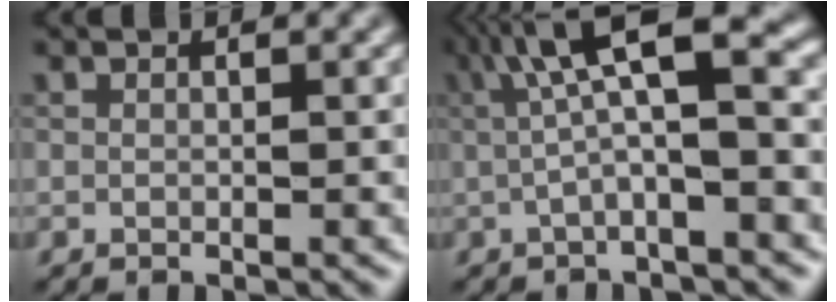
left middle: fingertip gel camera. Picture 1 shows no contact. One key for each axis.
{"total": 7.2, "fx": 1.2, "fy": 1.7, "fz": 6.9, "tx": -0.118, "ty": 0.026, "tz": 0.010}